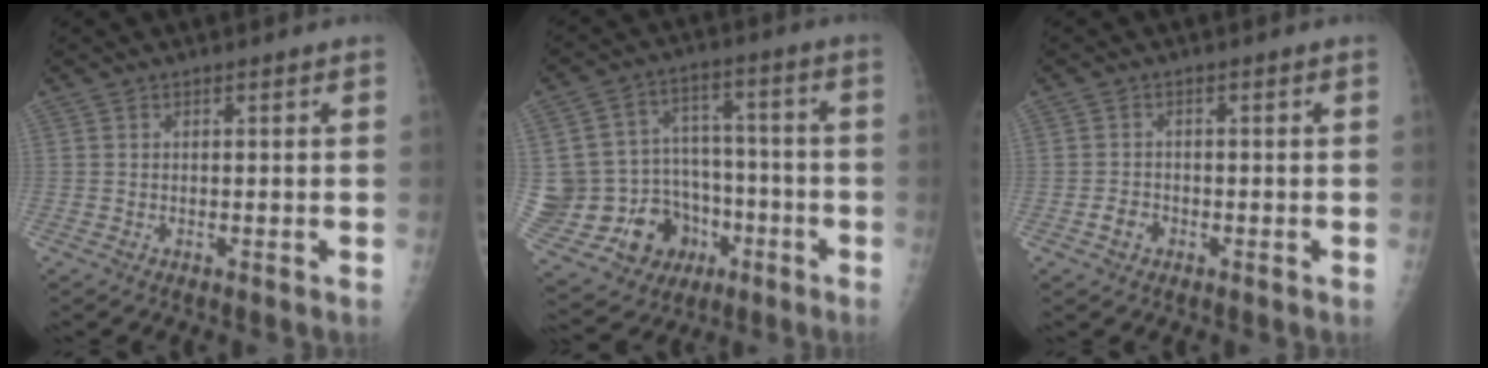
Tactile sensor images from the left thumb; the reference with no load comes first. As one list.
[{"total": 21.3, "force": [-5.4, 17.7, 10.7], "torque": [-0.195, 0.065, -0.060]}, {"total": 2.2, "force": [-1.2, 1.8, 0.8], "torque": [-0.005, 0.010, -0.019]}]